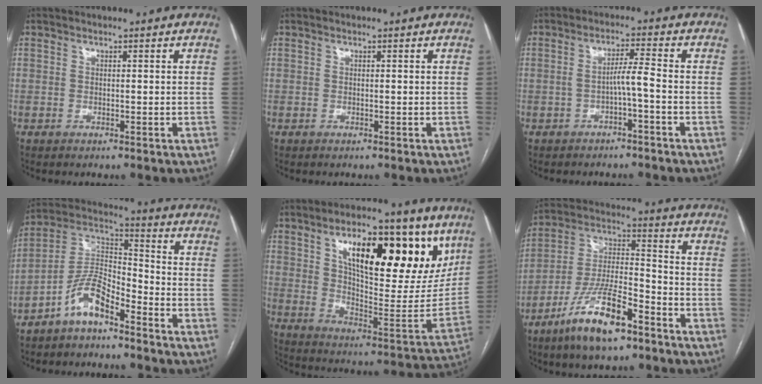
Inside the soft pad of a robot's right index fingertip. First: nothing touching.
{"total": 0.0}
{"total": 3.5, "force": [-1.3, -0.3, 3.2], "torque": [-0.055, 0.014, -0.021]}
{"total": 8.5, "force": [-5.8, 2.8, 5.6], "torque": [-0.126, 0.021, -0.116]}
{"total": 24.5, "force": [12.6, 8.5, 19.2], "torque": [-0.278, 0.012, 0.202]}
{"total": 13.8, "force": [-8.7, 3.3, 10.2], "torque": [-0.207, -0.010, -0.159]}